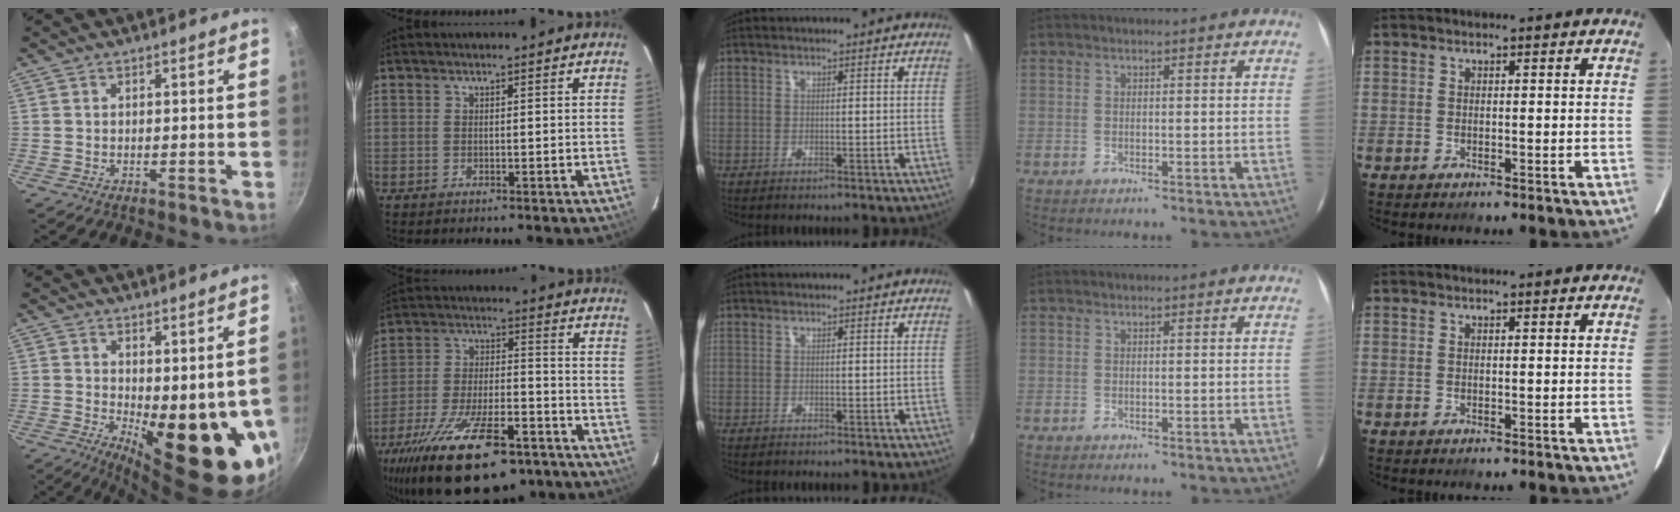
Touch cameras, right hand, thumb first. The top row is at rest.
{"thumb": {"total": 14.3, "force": [0.0, 5.7, 13.1], "torque": [-0.141, -0.031, 0.016]}, "index": {"total": 24.8, "force": [-16.9, 9.2, 15.7], "torque": [-0.293, -0.038, -0.255]}}